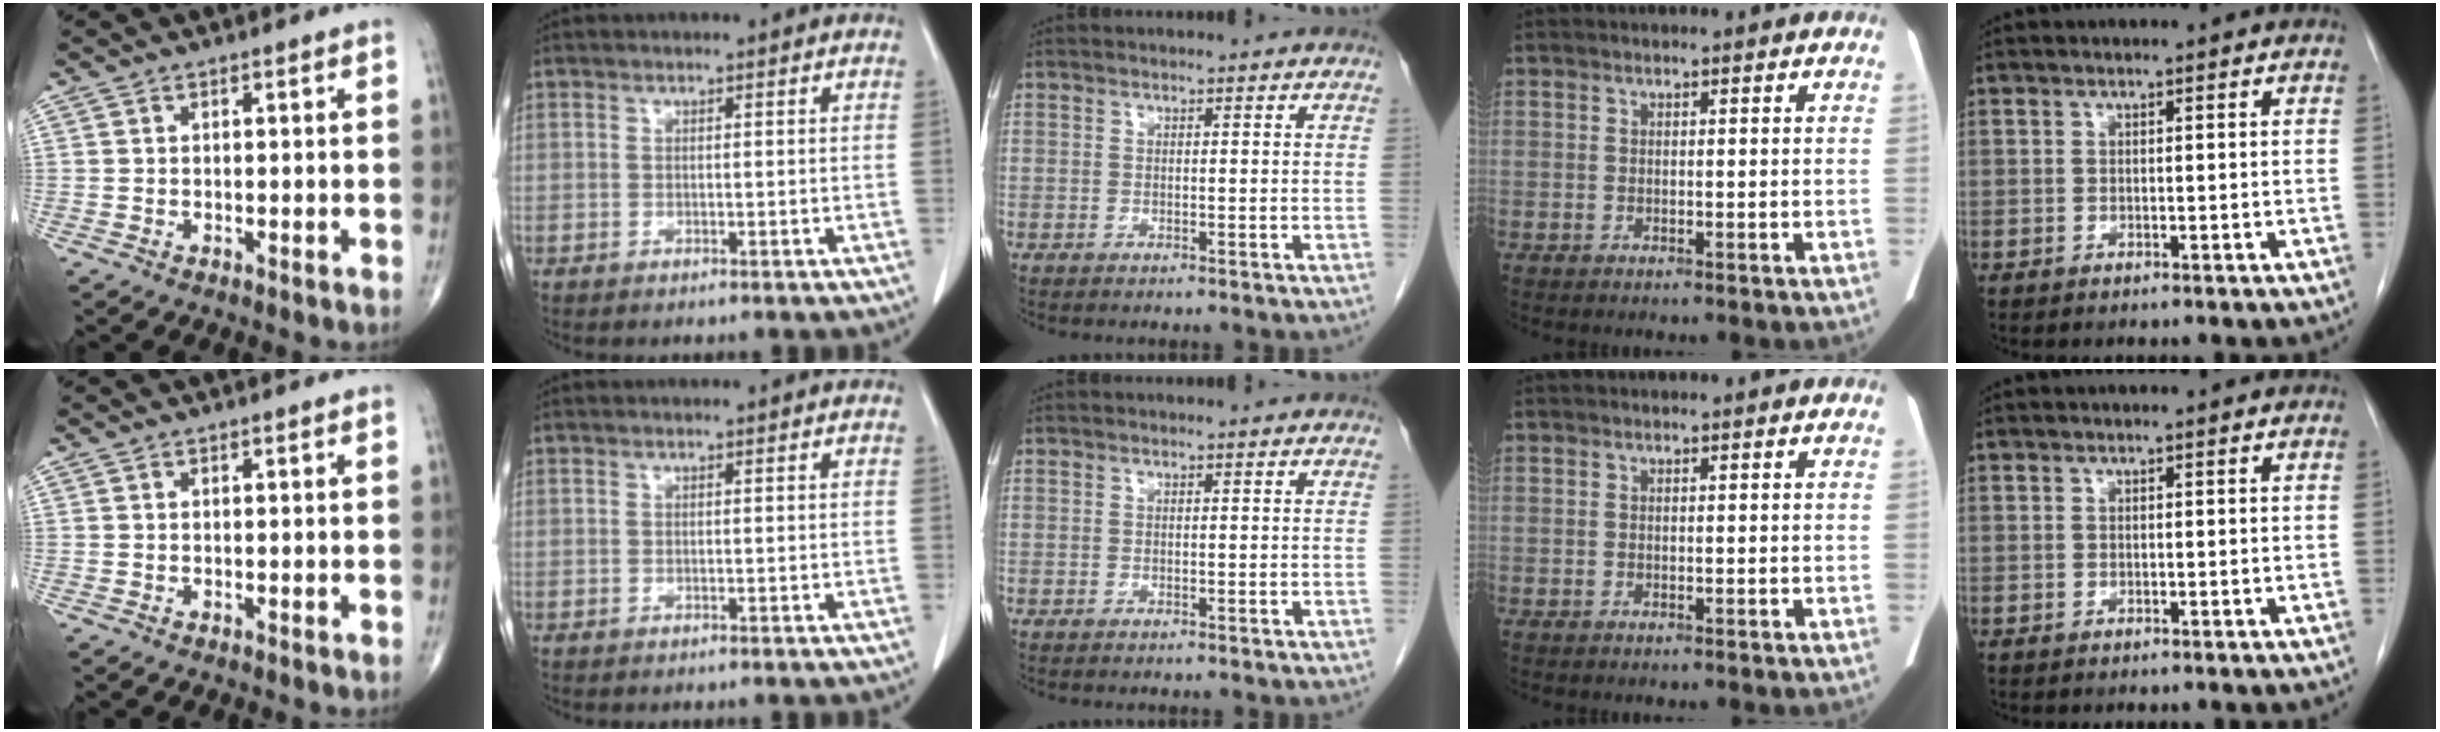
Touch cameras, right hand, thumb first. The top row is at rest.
{}